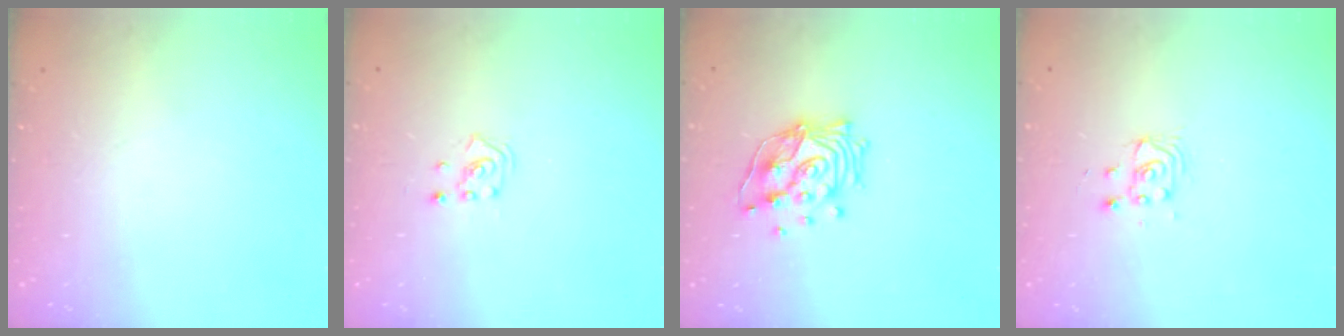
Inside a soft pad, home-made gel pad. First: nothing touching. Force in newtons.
{"total": 1.4, "press": 1.4, "slide": 0.1}
{"total": 14.4, "press": 14.3, "slide": 1.7}
{"total": 3.0, "press": 3.0, "slide": 0.2}